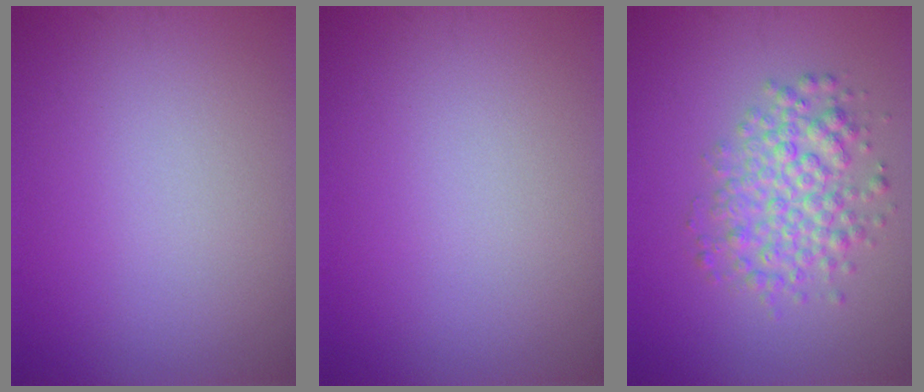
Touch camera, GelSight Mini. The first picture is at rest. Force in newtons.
{"total": 0.0}
{"total": 4.5, "press": 4.5, "slide": 0.1}